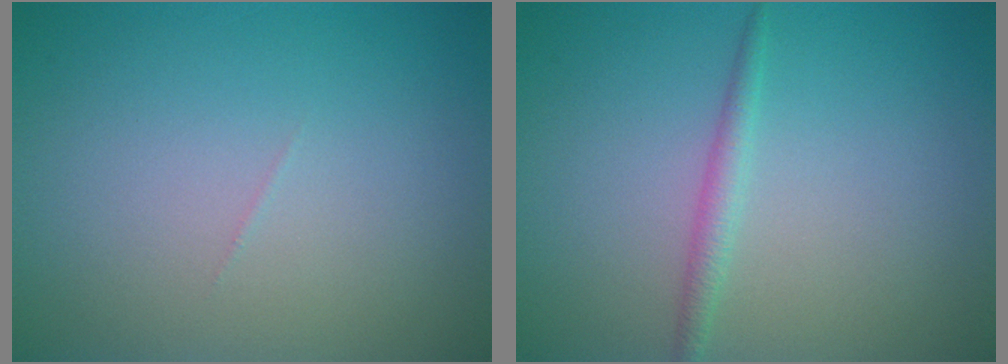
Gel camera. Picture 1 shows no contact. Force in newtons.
{"total": 1.4, "press": 1.4, "slide": 0.1}